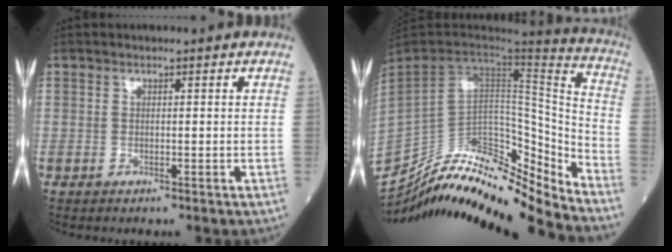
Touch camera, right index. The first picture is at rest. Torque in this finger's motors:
{"motor_torque": [-0.36, -0.39, 0.15, 0.04]}